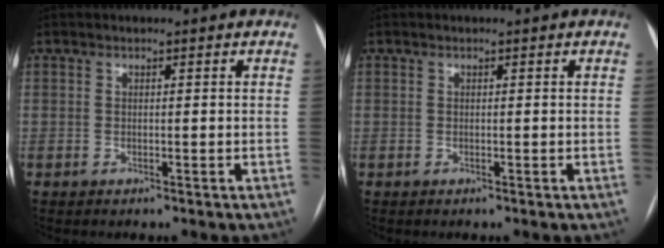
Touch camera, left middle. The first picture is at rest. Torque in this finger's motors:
{"motor_torque": [0.02, -0.12, 0.00, 0.00]}